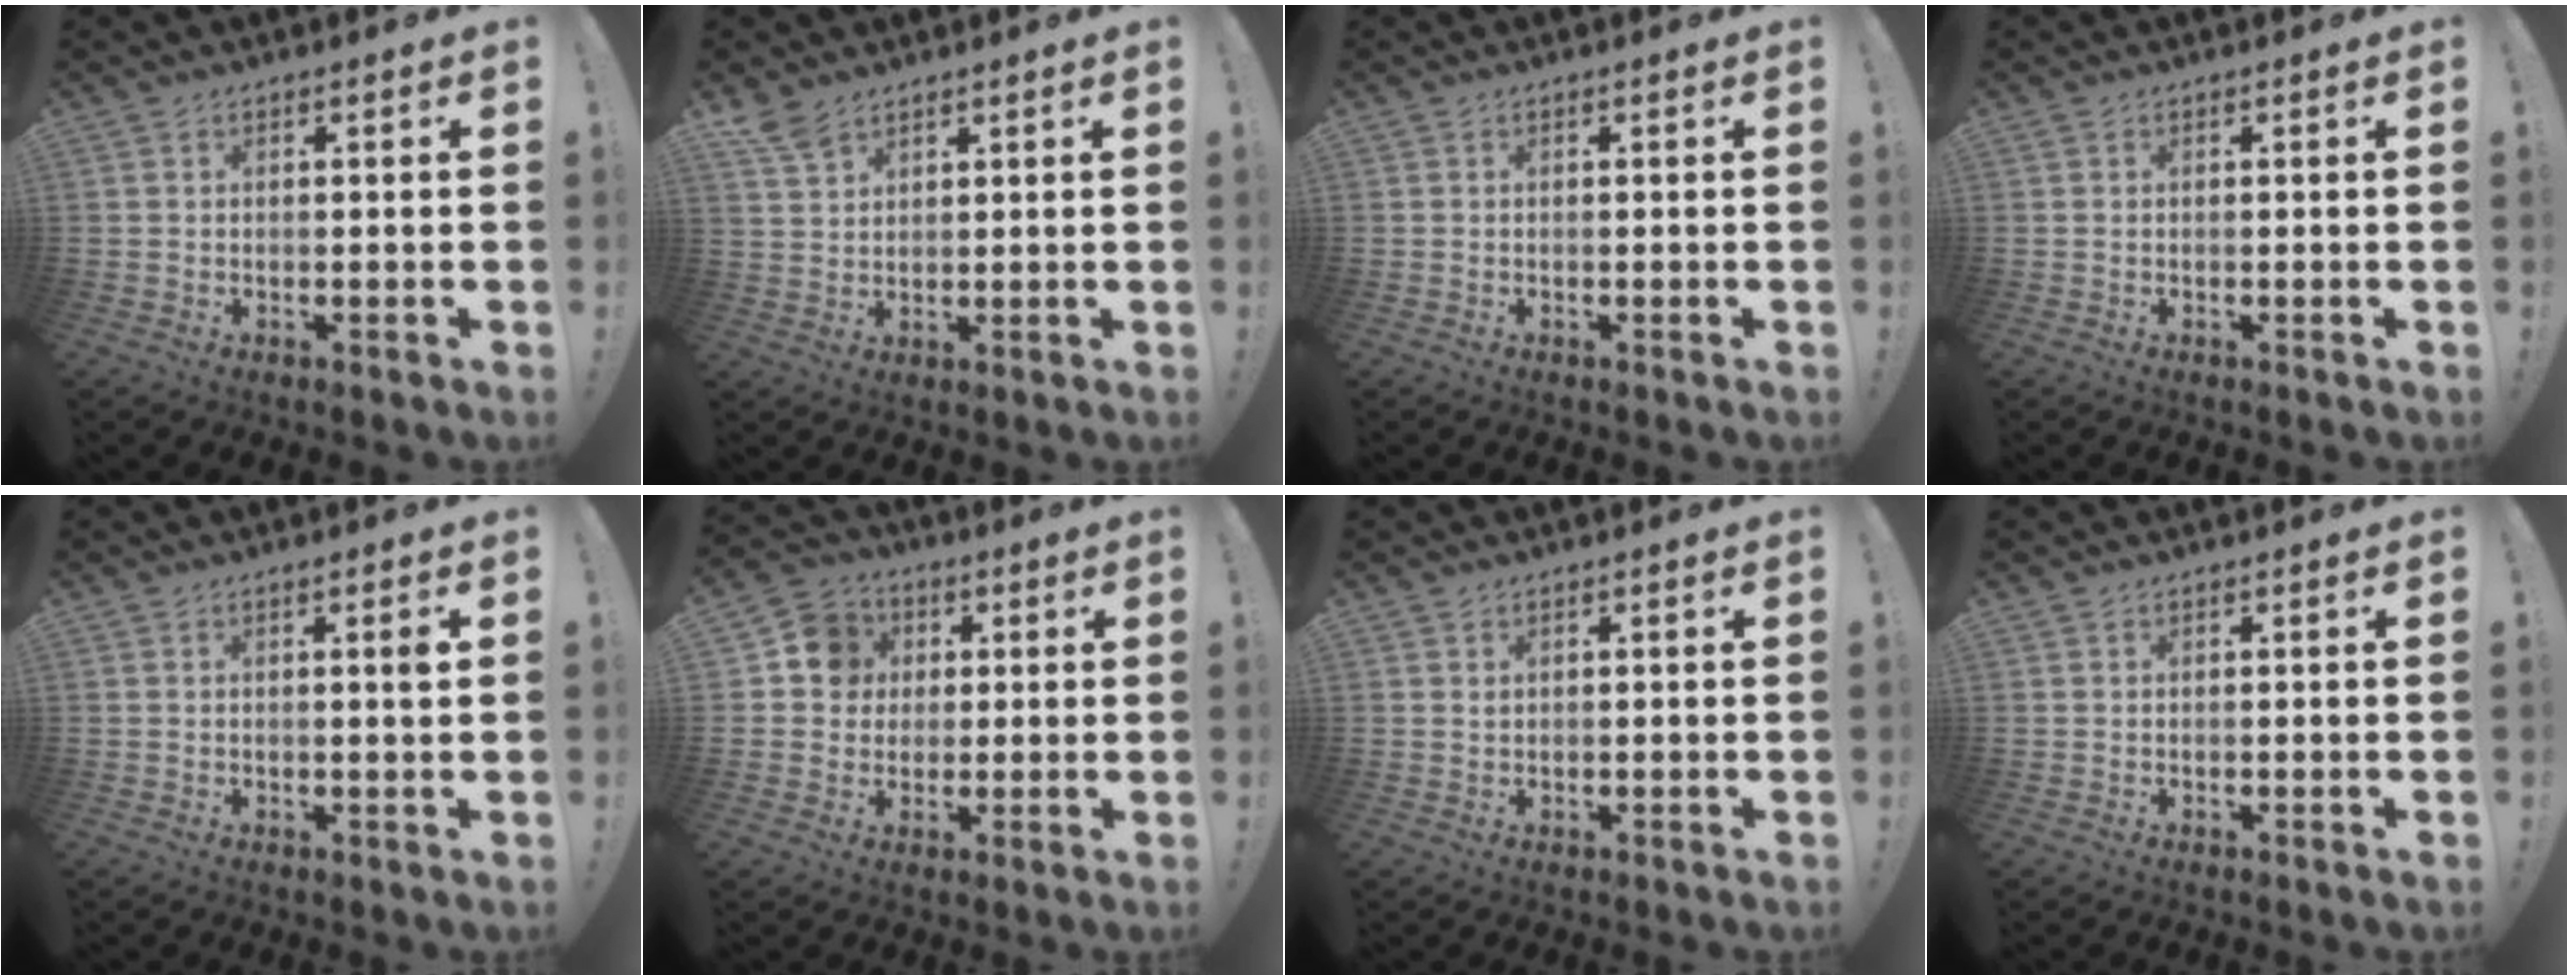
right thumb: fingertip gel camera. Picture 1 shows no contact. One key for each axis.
{"total": 5.5, "fx": 4.3, "fy": 2.4, "fz": 2.4, "tx": -0.034, "ty": -0.028, "tz": 0.081}
{"total": 0.0}
{"total": 0.0}
{"total": 1.8, "fx": 0.6, "fy": -0.3, "fz": 1.6, "tx": -0.020, "ty": -0.005, "tz": 0.005}
{"total": 10.0, "fx": 1.8, "fy": 9.3, "fz": 3.0, "tx": -0.027, "ty": 0.005, "tz": 0.037}
{"total": 0.7, "fx": 0.5, "fy": 0.5, "fz": 0.1, "tx": -0.002, "ty": -0.001, "tz": 0.011}
{"total": 0.0}